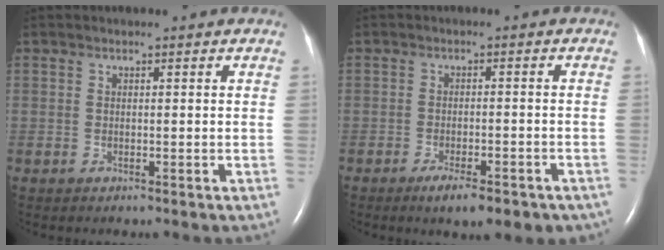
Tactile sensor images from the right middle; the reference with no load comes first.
{"total": 7.7, "force": [-5.5, 2.2, 4.9], "torque": [-0.053, -0.007, -0.070]}